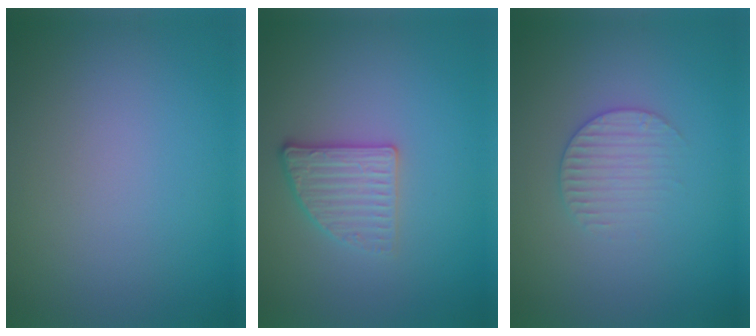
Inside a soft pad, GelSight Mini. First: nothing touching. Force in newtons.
{"total": 2.6, "press": 2.4, "slide": 1.0}
{"total": 2.2, "press": 2.1, "slide": 0.5}